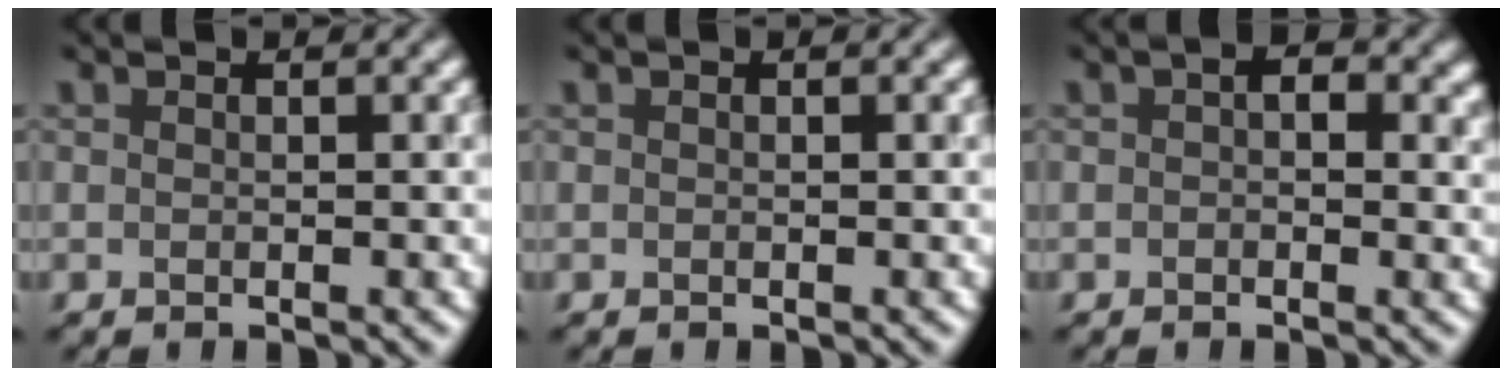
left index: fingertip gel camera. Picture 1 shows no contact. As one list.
[{"total": 0.0}, {"total": 2.7, "force": [0.7, 1.5, 2.1], "torque": [-0.025, 0.009, 0.004]}]